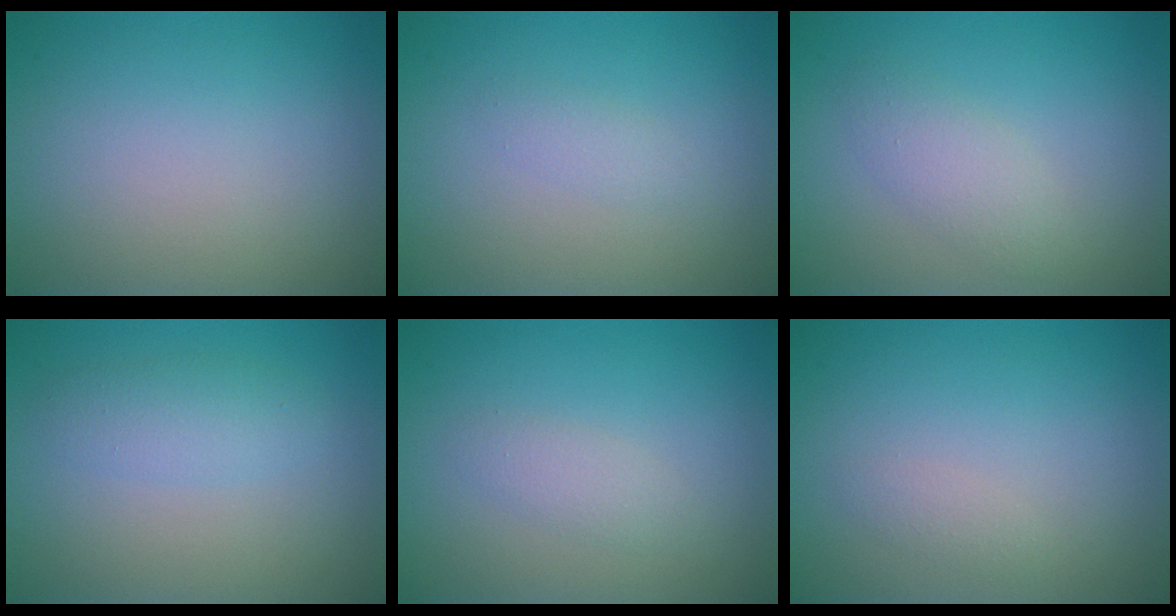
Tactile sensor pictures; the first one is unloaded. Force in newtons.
{"total": 1.0, "press": 1.0, "slide": 0.1}
{"total": 2.3, "press": 2.3, "slide": 0.2}
{"total": 2.3, "press": 2.3, "slide": 0.0}
{"total": 1.4, "press": 1.4, "slide": 0.1}
{"total": 0.8, "press": 0.8, "slide": 0.0}